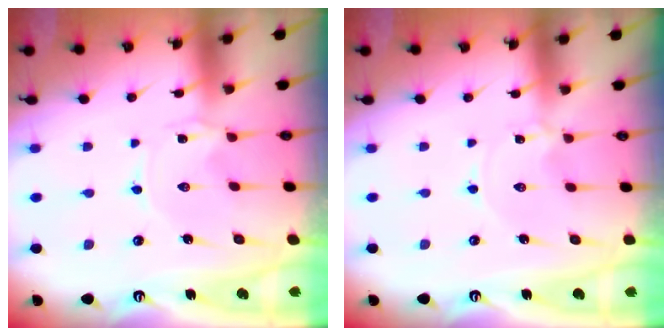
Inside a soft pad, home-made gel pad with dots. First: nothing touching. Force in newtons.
{"total": 0.0}